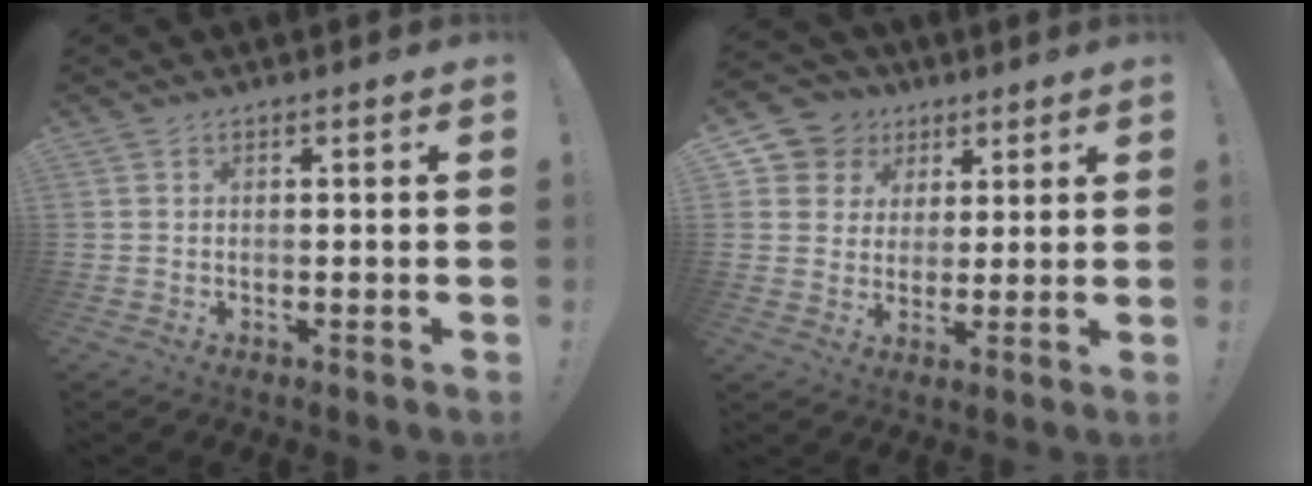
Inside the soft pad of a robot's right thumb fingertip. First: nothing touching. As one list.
[{"total": 8.6, "force": [3.3, 7.8, 1.6], "torque": [-0.029, -0.019, 0.071]}]